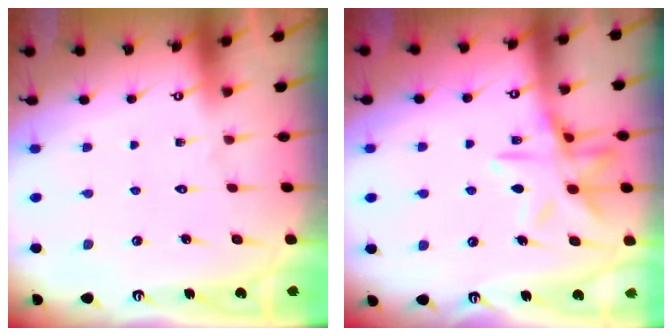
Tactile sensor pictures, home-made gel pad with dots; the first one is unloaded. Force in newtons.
{"total": 13.0, "press": 13.0, "slide": 1.0}